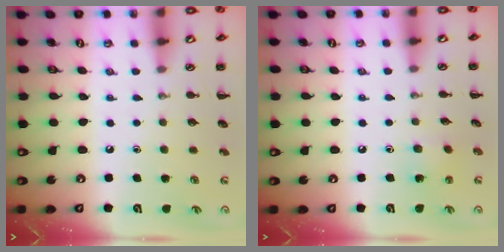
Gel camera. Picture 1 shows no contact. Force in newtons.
{"total": 4.9, "press": 4.7, "slide": 1.5}